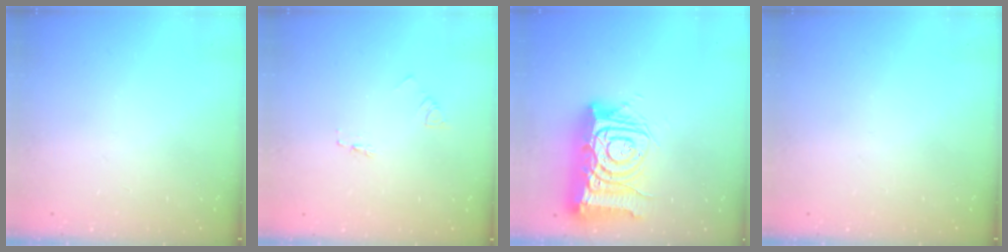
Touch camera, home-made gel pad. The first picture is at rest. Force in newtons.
{"total": 1.8, "press": 1.8, "slide": 0.2}
{"total": 17.8, "press": 17.7, "slide": 1.9}
{"total": 0.0}